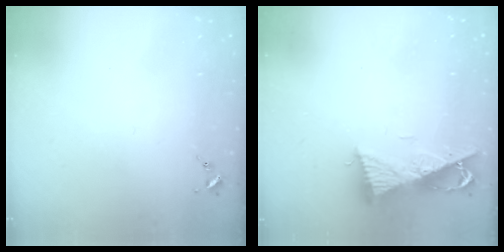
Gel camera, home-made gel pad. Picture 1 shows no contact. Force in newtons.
{"total": 9.6, "press": 9.6, "slide": 0.5}